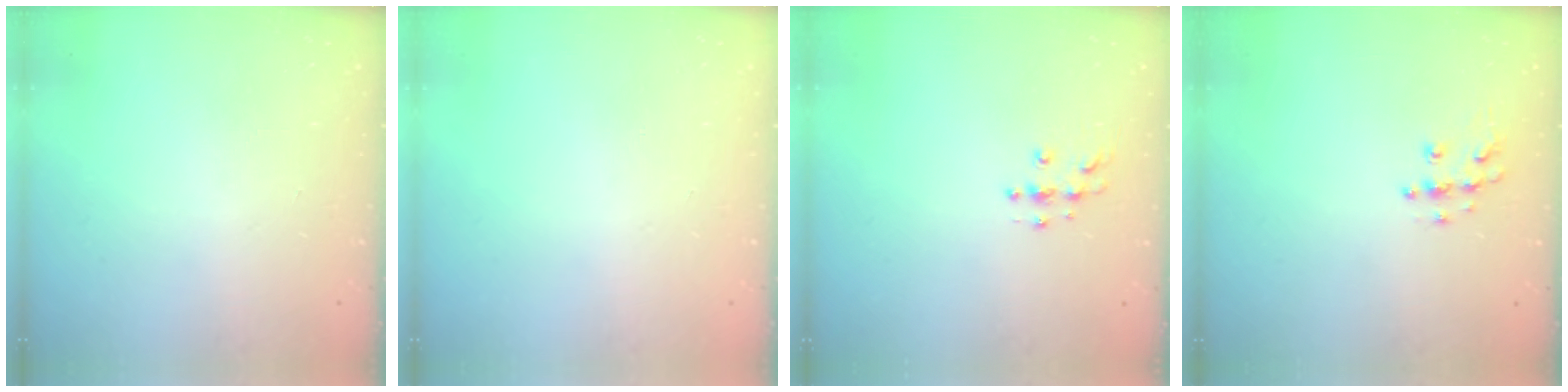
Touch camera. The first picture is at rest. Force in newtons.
{"total": 0.0}
{"total": 5.1, "press": 5.1, "slide": 0.3}
{"total": 7.4, "press": 7.4, "slide": 0.2}